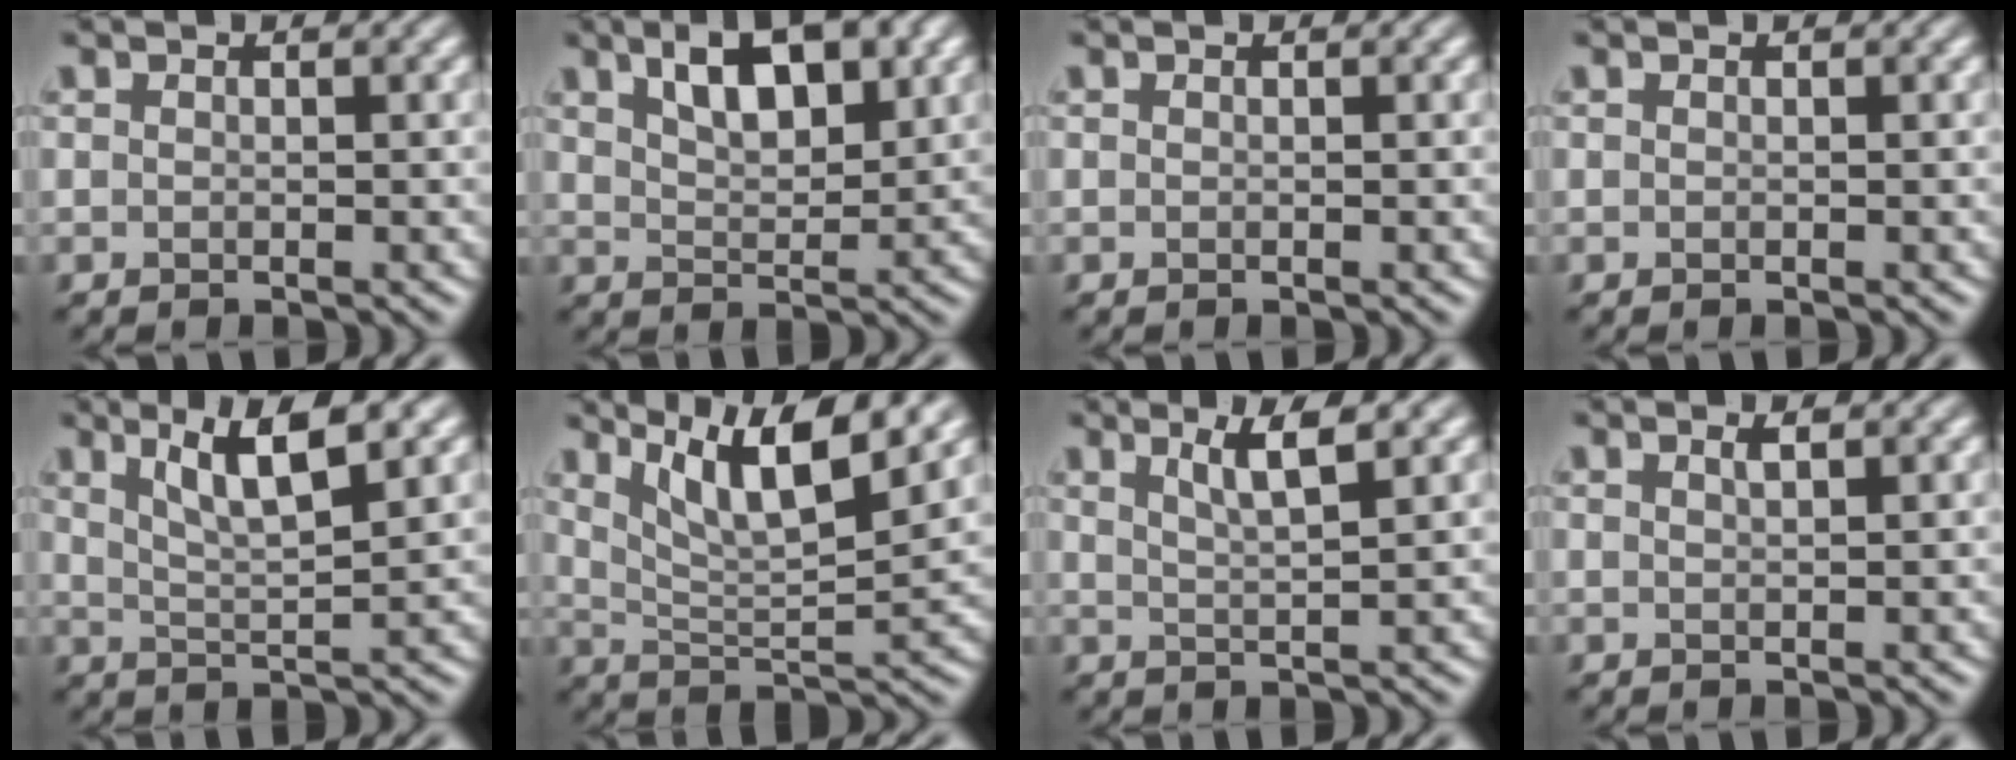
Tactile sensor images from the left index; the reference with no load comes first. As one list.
[{"total": 6.3, "force": [3.4, 2.5, 4.6], "torque": [-0.077, 0.007, 0.056]}, {"total": 0.0}, {"total": 0.0}, {"total": 5.8, "force": [3.0, 1.3, 4.8], "torque": [-0.079, 0.004, 0.053]}, {"total": 8.2, "force": [5.2, 2.0, 6.0], "torque": [-0.096, 0.008, 0.087]}, {"total": 3.3, "force": [1.8, 0.6, 2.7], "torque": [-0.035, 0.002, 0.031]}, {"total": 0.9, "force": [0.6, 0.2, 0.7], "torque": [-0.010, 0.002, 0.009]}]